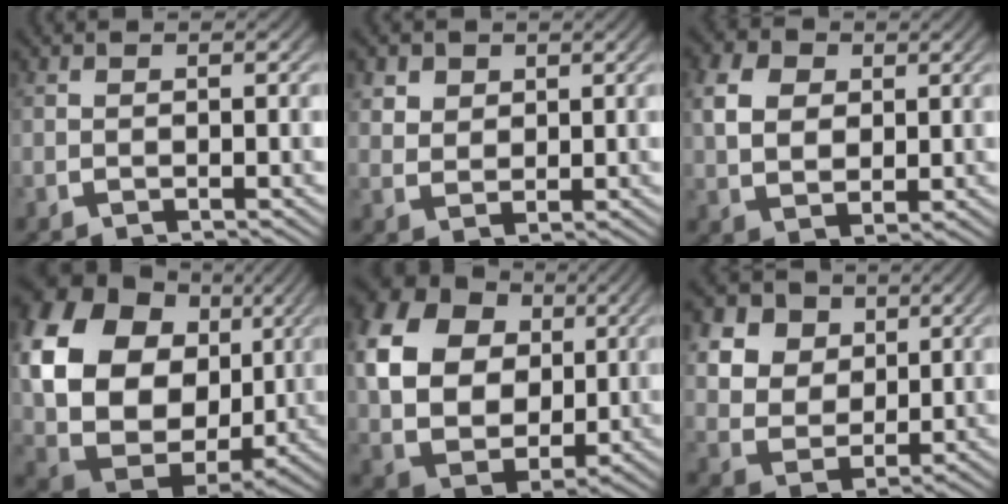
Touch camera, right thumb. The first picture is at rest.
{"total": 3.1, "force": [1.4, 2.4, 1.3], "torque": [-0.030, -0.012, 0.038]}
{"total": 5.8, "force": [1.4, 4.3, 3.6], "torque": [-0.071, -0.017, 0.039]}
{"total": 21.0, "force": [1.6, 15.6, 14.1], "torque": [-0.320, -0.049, 0.044]}
{"total": 17.1, "force": [2.1, 13.3, 10.5], "torque": [-0.257, -0.039, 0.044]}
{"total": 10.9, "force": [2.2, 8.9, 5.9], "torque": [-0.139, -0.026, 0.038]}